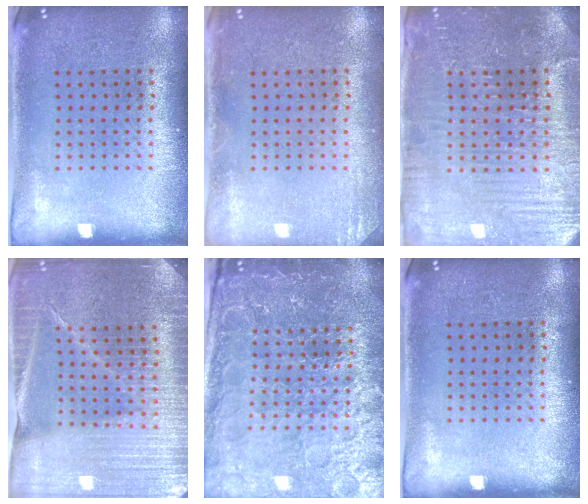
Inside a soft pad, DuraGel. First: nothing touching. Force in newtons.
{"total": 1.5, "press": 1.4, "slide": 0.2}
{"total": 4.2, "press": 4.0, "slide": 1.0}
{"total": 4.2, "press": 3.9, "slide": 1.6}
{"total": 5.1, "press": 4.7, "slide": 1.9}
{"total": 0.0}